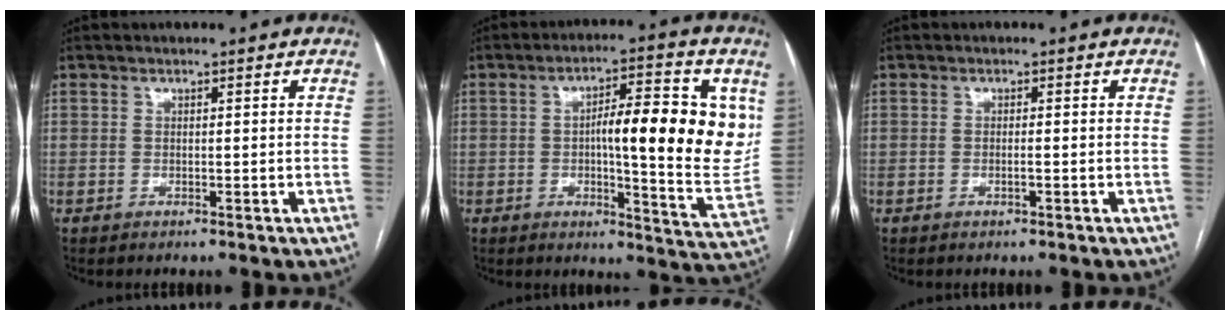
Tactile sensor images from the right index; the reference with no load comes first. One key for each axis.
{"total": 16.5, "fx": 3.0, "fy": 3.3, "fz": 15.9, "tx": -0.213, "ty": 0.011, "tz": 0.040}
{"total": 0.8, "fx": -0.4, "fy": -0.1, "fz": 0.8, "tx": -0.016, "ty": 0.001, "tz": -0.004}